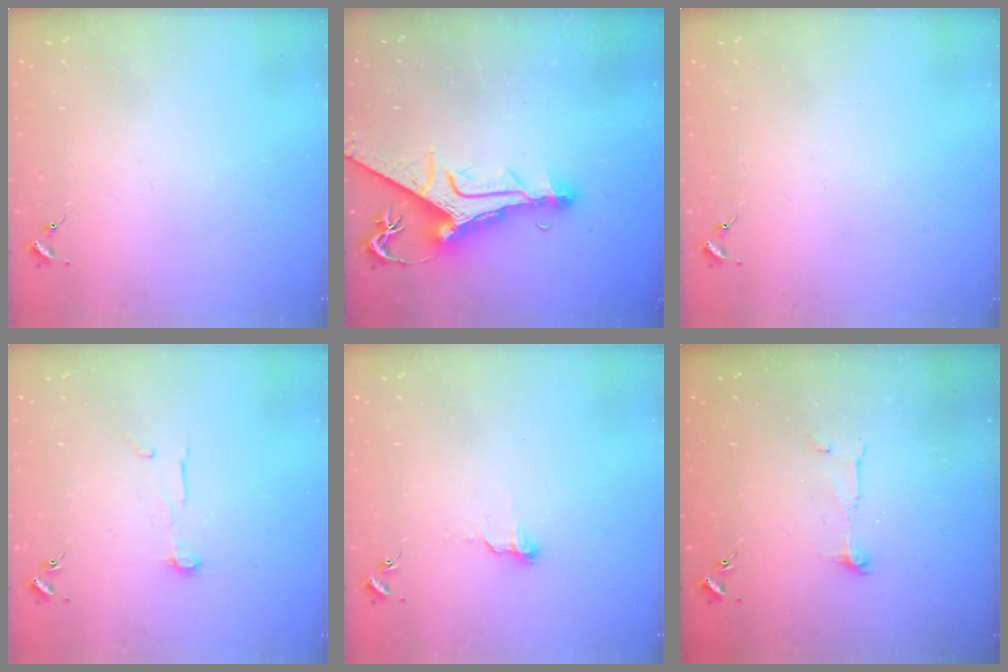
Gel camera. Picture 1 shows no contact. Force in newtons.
{"total": 13.9, "press": 13.8, "slide": 1.9}
{"total": 0.0}
{"total": 7.1, "press": 7.1, "slide": 0.3}
{"total": 7.7, "press": 7.6, "slide": 0.7}
{"total": 5.8, "press": 5.8, "slide": 0.5}